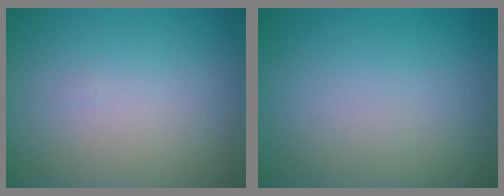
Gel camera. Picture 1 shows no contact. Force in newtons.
{"total": 0.0}